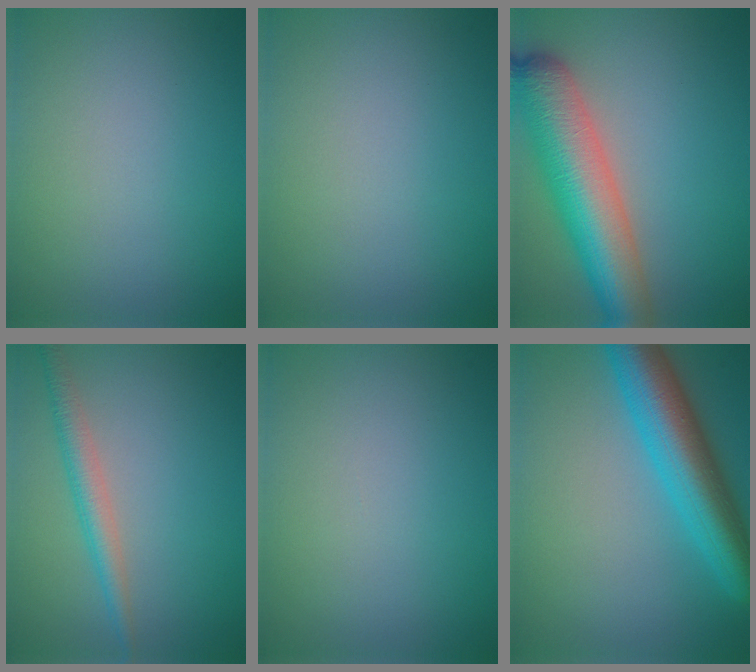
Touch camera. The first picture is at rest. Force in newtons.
{"total": 0.0}
{"total": 9.1, "press": 9.1, "slide": 0.4}
{"total": 2.6, "press": 2.6, "slide": 0.0}
{"total": 0.0}
{"total": 8.4, "press": 8.4, "slide": 0.2}